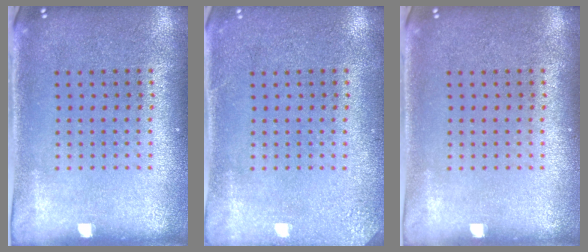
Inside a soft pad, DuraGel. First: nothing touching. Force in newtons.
{"total": 2.0, "press": 2.0, "slide": 0.3}
{"total": 0.0}